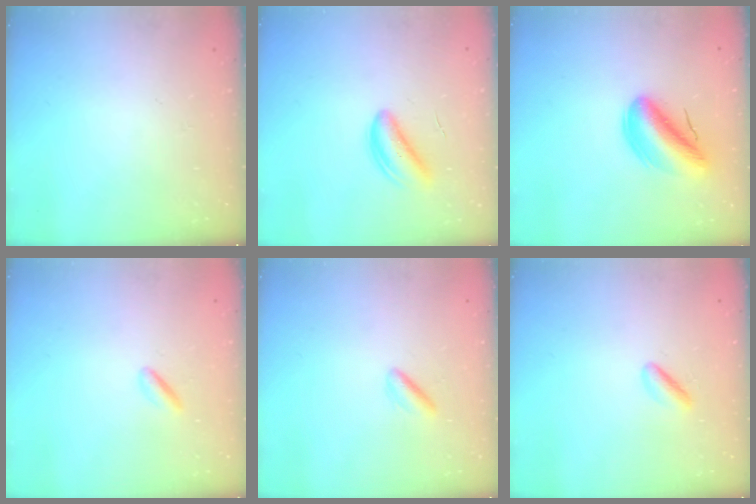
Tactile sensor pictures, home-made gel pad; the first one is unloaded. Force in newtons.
{"total": 4.2, "press": 4.2, "slide": 0.9}
{"total": 11.8, "press": 11.2, "slide": 3.4}
{"total": 1.4, "press": 1.2, "slide": 0.8}
{"total": 3.7, "press": 3.6, "slide": 0.7}
{"total": 2.3, "press": 2.1, "slide": 1.0}